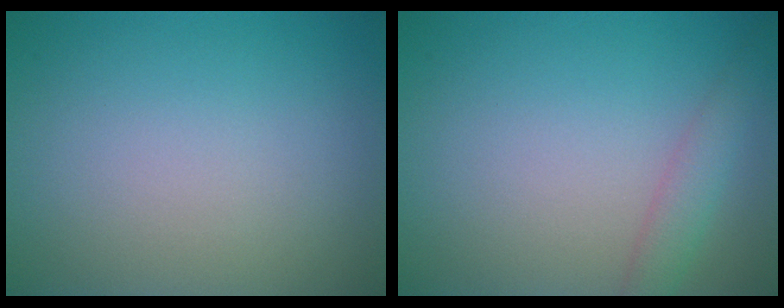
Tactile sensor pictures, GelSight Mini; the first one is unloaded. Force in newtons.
{"total": 2.0, "press": 2.0, "slide": 0.0}